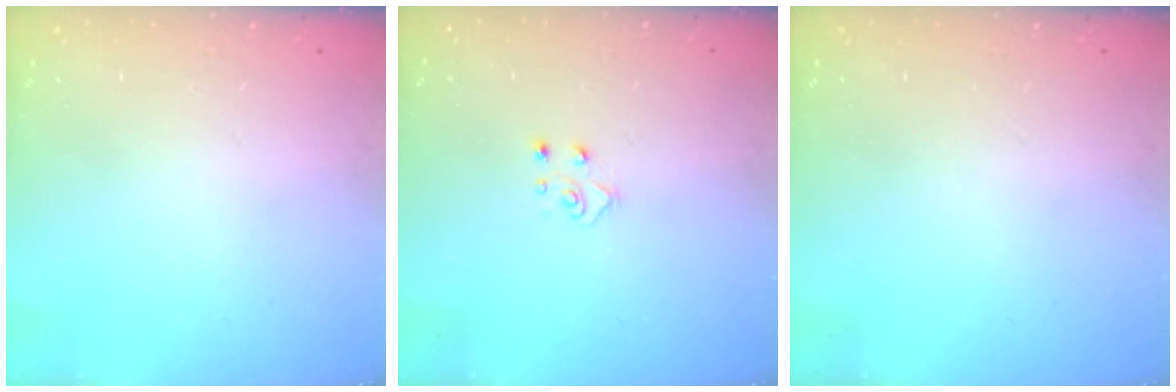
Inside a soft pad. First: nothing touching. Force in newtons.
{"total": 4.8, "press": 4.8, "slide": 0.5}
{"total": 0.0}